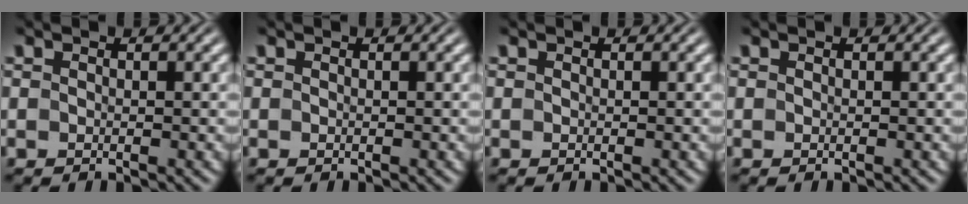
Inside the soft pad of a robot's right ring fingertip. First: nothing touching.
{"total": 0.0}
{"total": 0.0}
{"total": 0.0}